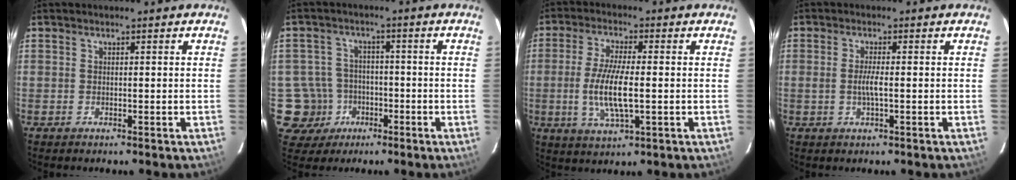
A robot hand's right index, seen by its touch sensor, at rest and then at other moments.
{"total": 7.8, "force": [-2.8, 7.3, 0.0], "torque": [-0.021, 0.028, -0.041]}
{"total": 9.6, "force": [-1.2, 2.3, 9.2], "torque": [-0.186, -0.010, -0.023]}
{"total": 2.7, "force": [-0.3, 0.0, 2.7], "torque": [-0.052, -0.003, -0.006]}